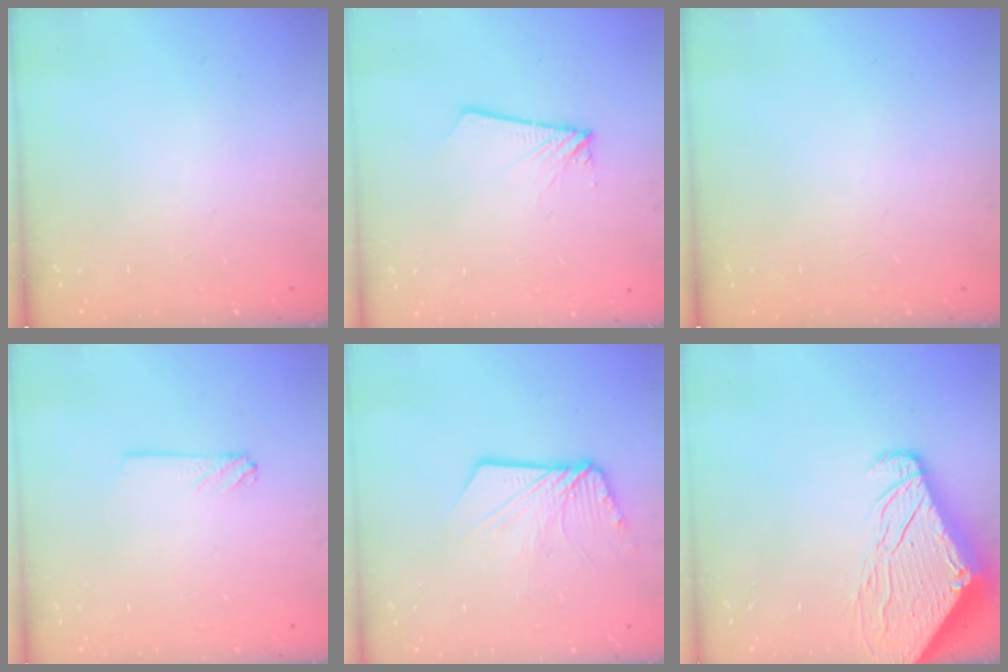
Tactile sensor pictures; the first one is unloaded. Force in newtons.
{"total": 2.0, "press": 2.0, "slide": 0.2}
{"total": 0.0}
{"total": 2.2, "press": 2.2, "slide": 0.3}
{"total": 10.3, "press": 10.2, "slide": 0.8}
{"total": 10.1, "press": 10.0, "slide": 1.1}